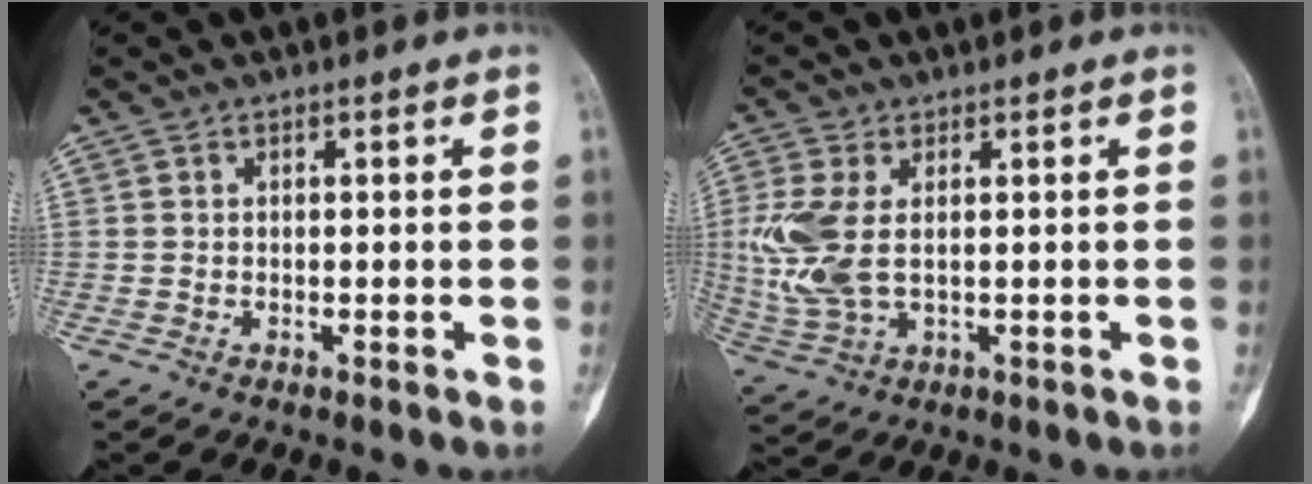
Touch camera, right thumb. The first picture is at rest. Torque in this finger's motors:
{"motor_torque": [0.38, 0.48, 1.01, 0.33, 0.14]}